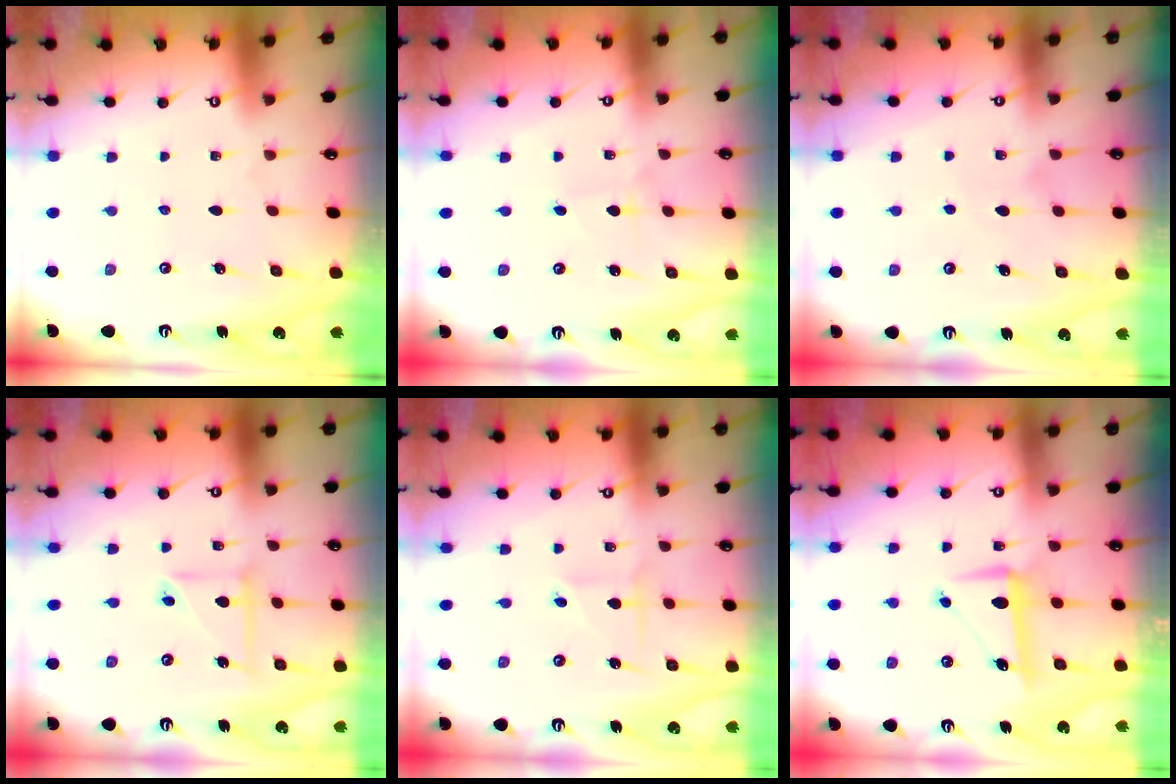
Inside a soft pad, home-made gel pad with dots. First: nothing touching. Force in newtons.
{"total": 1.4, "press": 1.4, "slide": 0.2}
{"total": 5.4, "press": 5.4, "slide": 0.8}
{"total": 5.8, "press": 5.8, "slide": 0.4}
{"total": 2.0, "press": 2.0, "slide": 0.1}
{"total": 7.6, "press": 7.5, "slide": 0.9}